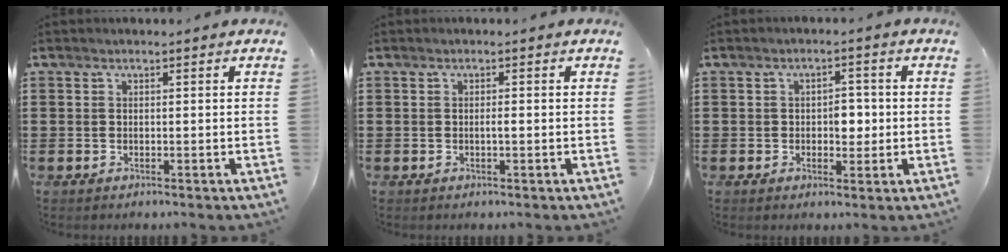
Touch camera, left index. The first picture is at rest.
{"total": 0.9, "force": [-0.2, 0.1, 0.8], "torque": [-0.016, -0.003, -0.003]}
{"total": 3.5, "force": [-0.2, 2.1, 2.8], "torque": [-0.040, 0.001, -0.010]}